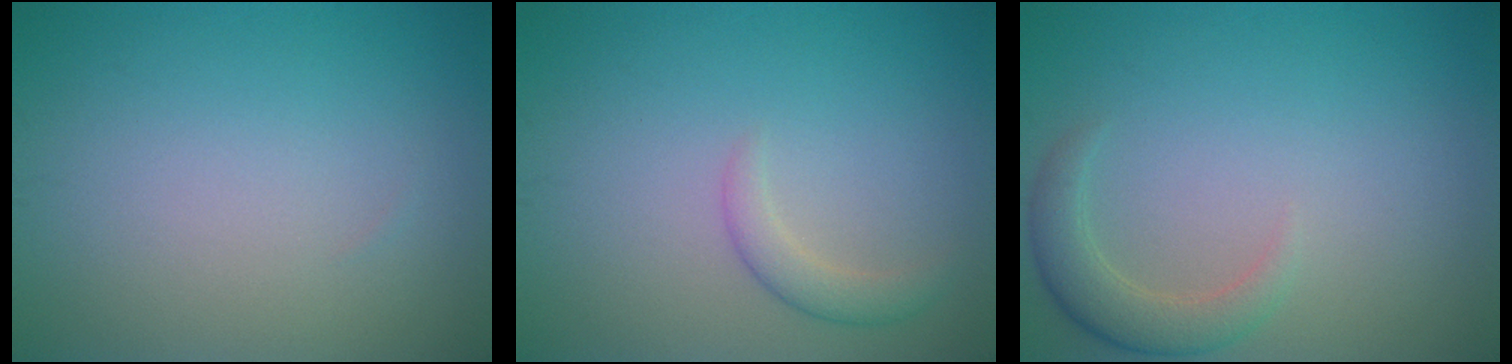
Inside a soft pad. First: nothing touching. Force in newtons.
{"total": 1.8, "press": 1.8, "slide": 0.0}
{"total": 2.8, "press": 2.7, "slide": 0.4}